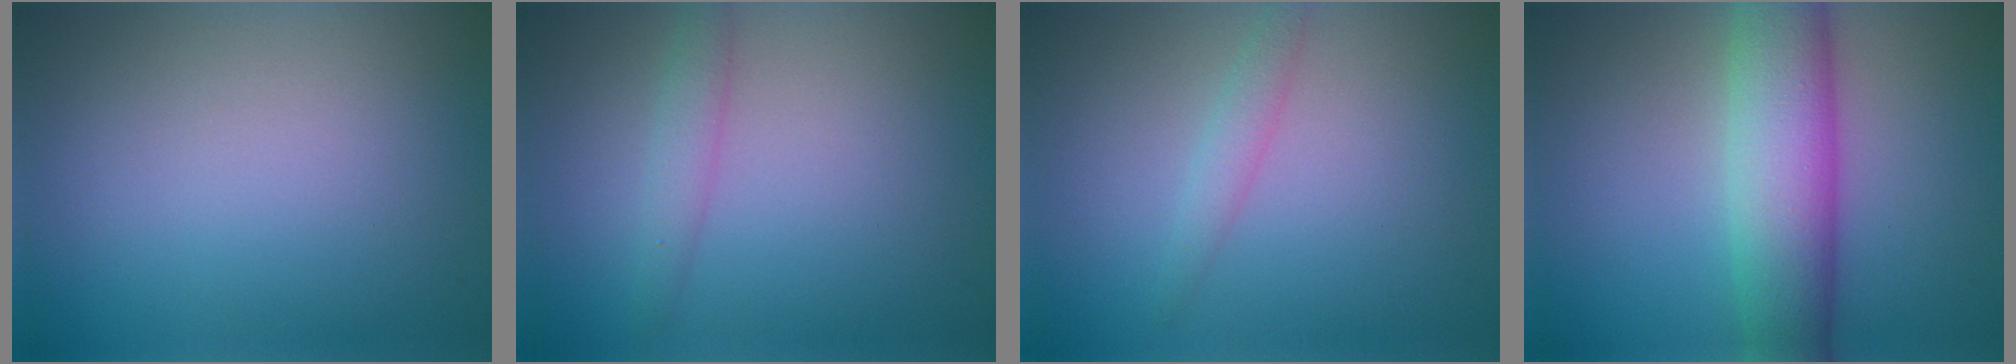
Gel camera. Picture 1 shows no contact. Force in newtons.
{"total": 1.8, "press": 1.8, "slide": 0.1}
{"total": 1.6, "press": 1.6, "slide": 0.0}
{"total": 7.5, "press": 7.5, "slide": 0.3}